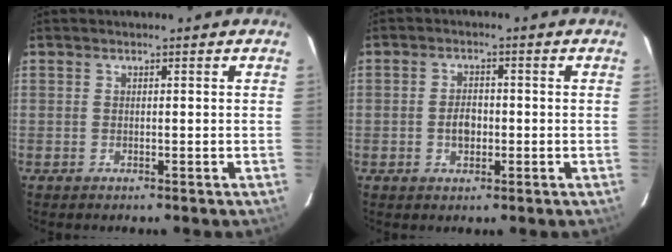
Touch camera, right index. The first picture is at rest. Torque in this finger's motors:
{"motor_torque": [0.65, 0.19, 0.10, 0.02]}